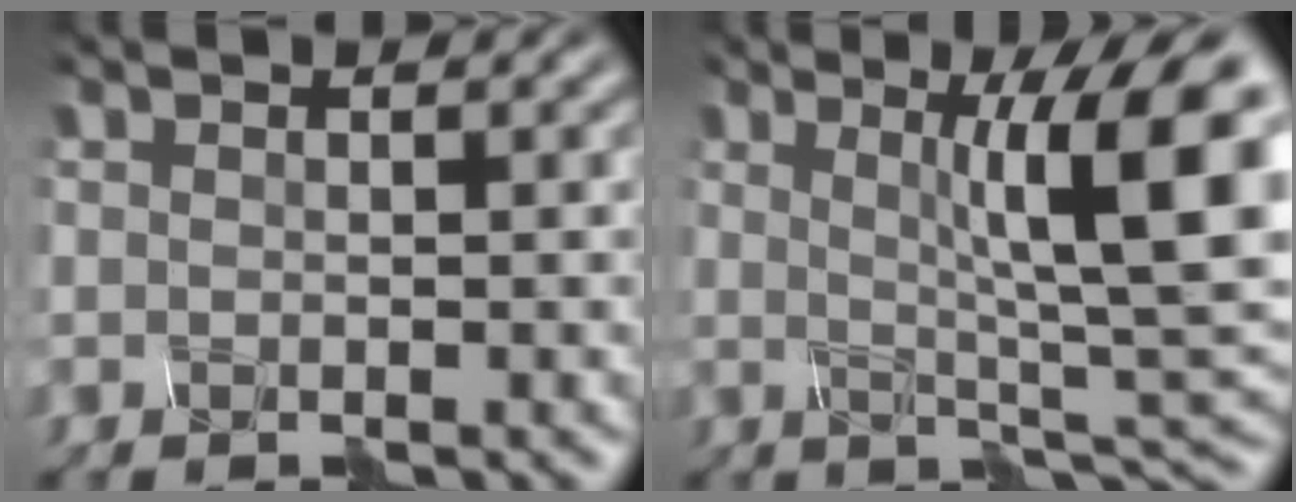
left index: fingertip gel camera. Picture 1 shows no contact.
{"total": 8.7, "force": [1.1, 0.9, 8.5], "torque": [-0.113, 0.003, 0.043]}